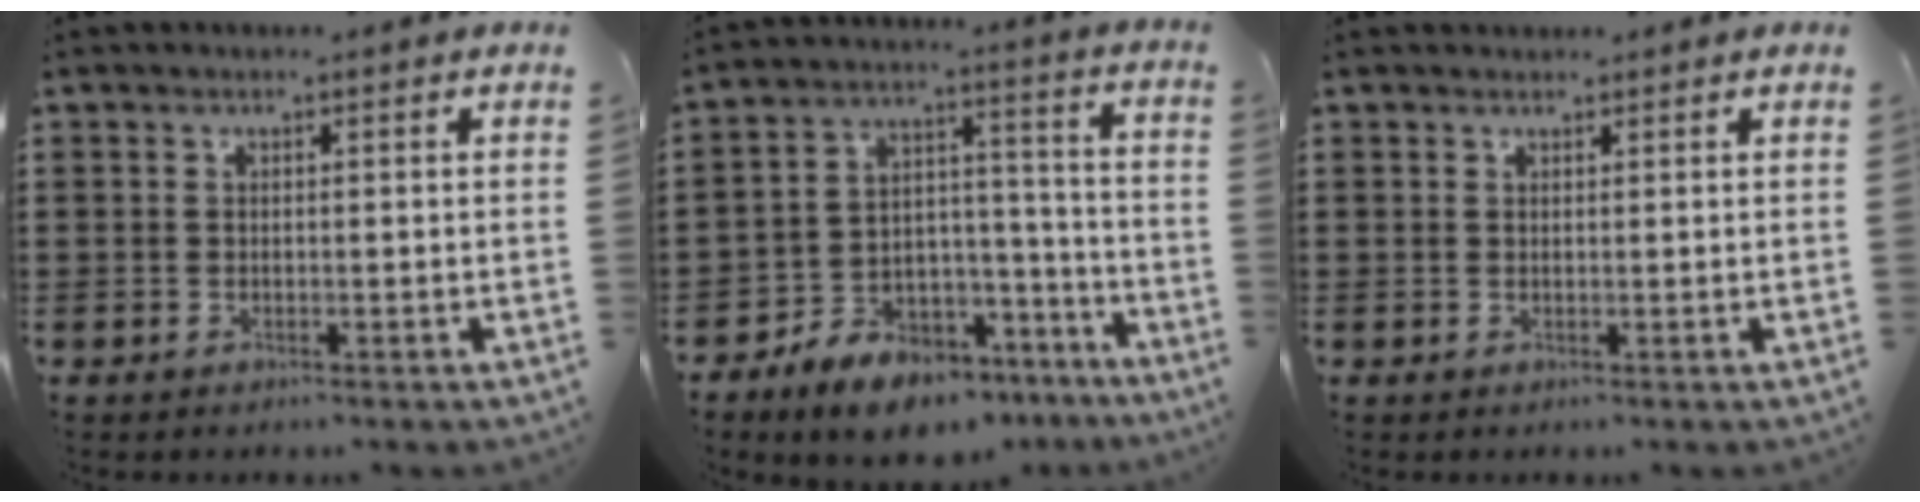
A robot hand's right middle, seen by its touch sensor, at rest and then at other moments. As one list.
[{"total": 8.3, "force": [-7.3, 3.4, 1.8], "torque": [-0.035, 0.033, -0.140]}, {"total": 0.7, "force": [0.6, 0.3, -0.1], "torque": [0.007, -0.002, 0.011]}]